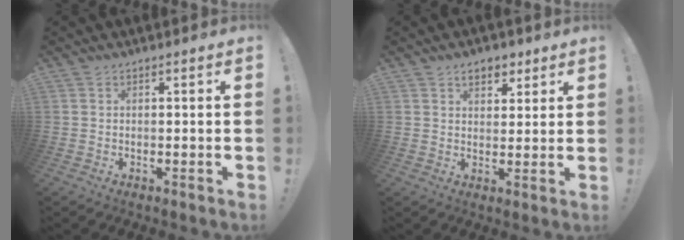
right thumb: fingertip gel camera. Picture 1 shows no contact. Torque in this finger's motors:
{"motor_torque": [0.28, 0.41, 0.05, -0.06, 0.00]}